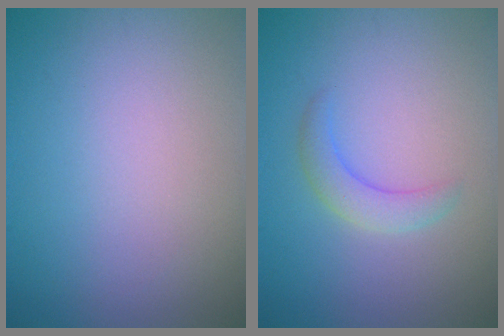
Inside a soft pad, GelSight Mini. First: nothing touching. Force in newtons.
{"total": 2.3, "press": 2.3, "slide": 0.2}